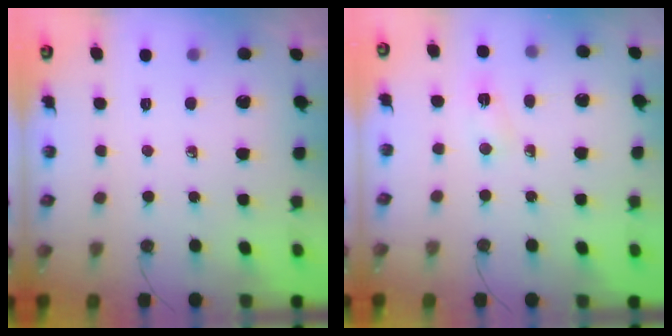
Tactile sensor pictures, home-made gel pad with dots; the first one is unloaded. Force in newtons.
{"total": 2.1, "press": 2.0, "slide": 0.4}